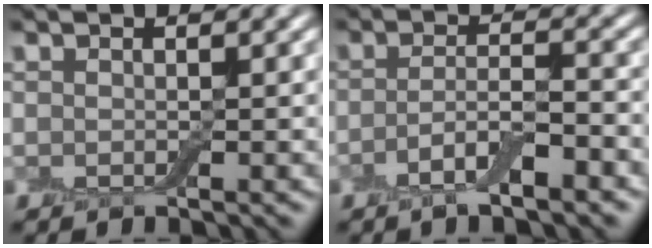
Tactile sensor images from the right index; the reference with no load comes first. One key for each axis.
{"total": 3.3, "fx": -1.9, "fy": 0.8, "fz": 2.7, "tx": -0.051, "ty": 0.002, "tz": -0.037}